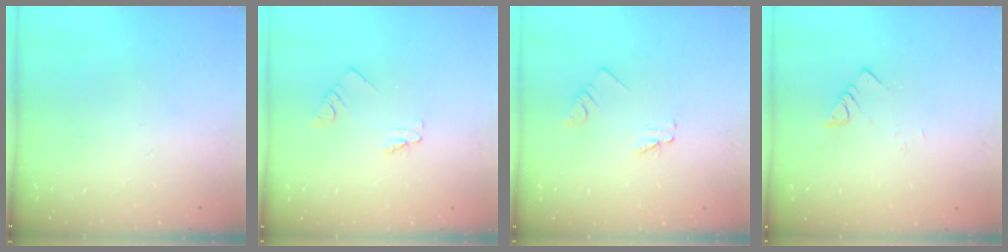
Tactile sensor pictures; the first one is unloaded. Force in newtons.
{"total": 1.1, "press": 1.1, "slide": 0.0}
{"total": 1.6, "press": 1.6, "slide": 0.2}
{"total": 1.9, "press": 1.9, "slide": 0.1}